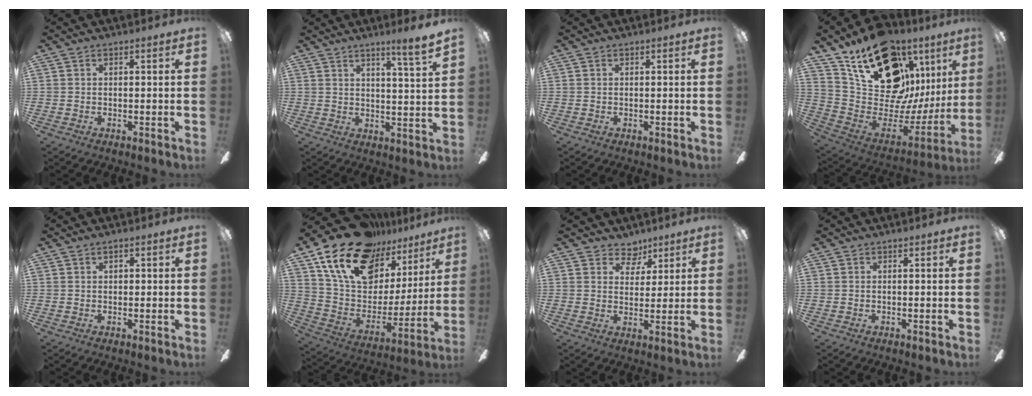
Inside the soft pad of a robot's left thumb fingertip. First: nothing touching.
{"total": 6.0, "force": [4.8, -0.5, 3.7], "torque": [-0.057, -0.032, 0.075]}
{"total": 0.0}
{"total": 24.4, "force": [14.9, 13.9, 13.4], "torque": [-0.199, -0.089, 0.290]}
{"total": 1.2, "force": [0.6, 0.6, 0.8], "torque": [-0.009, 0.000, 0.009]}
{"total": 21.6, "force": [14.8, 11.9, 10.3], "torque": [-0.186, -0.088, 0.272]}
{"total": 6.1, "force": [4.5, 3.9, 1.2], "torque": [-0.011, -0.025, 0.079]}
{"total": 0.0}